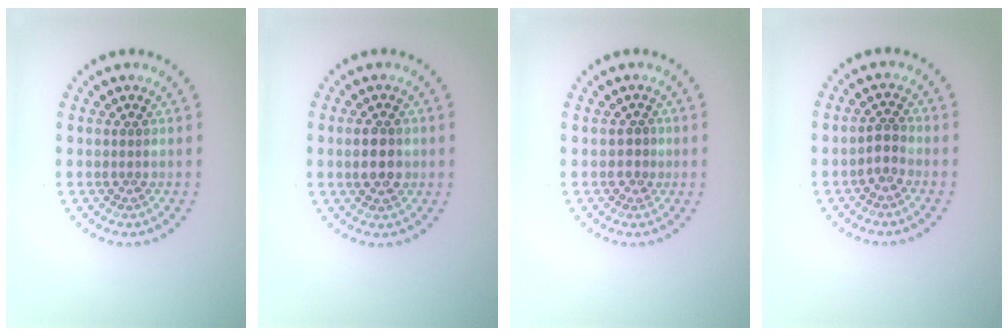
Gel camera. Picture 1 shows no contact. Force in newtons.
{"total": 2.3, "press": 2.3, "slide": 0.2}
{"total": 1.1, "press": 0.9, "slide": 0.5}
{"total": 1.6, "press": 1.3, "slide": 0.9}